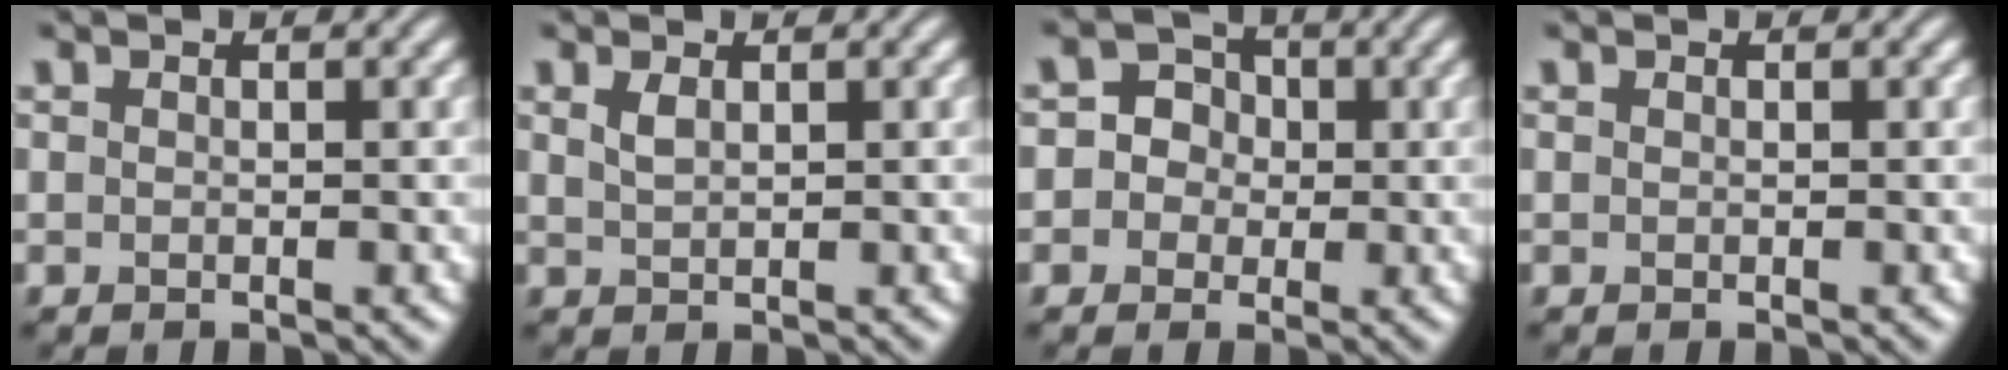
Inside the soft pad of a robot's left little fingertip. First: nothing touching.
{"total": 1.1, "force": [0.6, 0.4, 0.8], "torque": [-0.020, 0.001, 0.015]}
{"total": 3.4, "force": [0.1, 3.3, 1.0], "torque": [0.014, 0.014, -0.022]}
{"total": 0.0}